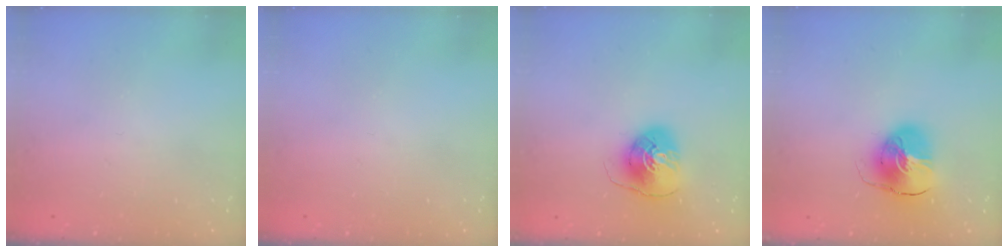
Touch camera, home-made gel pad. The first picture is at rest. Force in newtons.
{"total": 0.0}
{"total": 8.2, "press": 8.1, "slide": 0.8}
{"total": 10.6, "press": 10.5, "slide": 1.7}